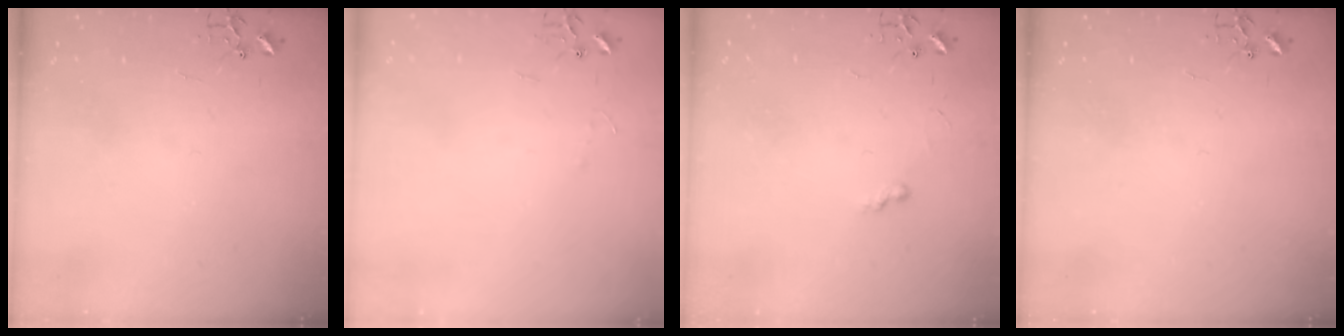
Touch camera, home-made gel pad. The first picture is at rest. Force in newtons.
{"total": 3.4, "press": 3.4, "slide": 0.5}
{"total": 4.6, "press": 4.5, "slide": 0.6}
{"total": 0.0}